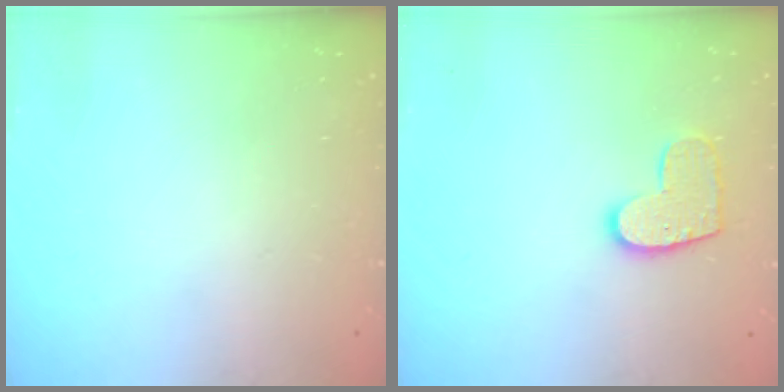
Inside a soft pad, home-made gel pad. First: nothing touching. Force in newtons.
{"total": 10.2, "press": 10.1, "slide": 0.5}